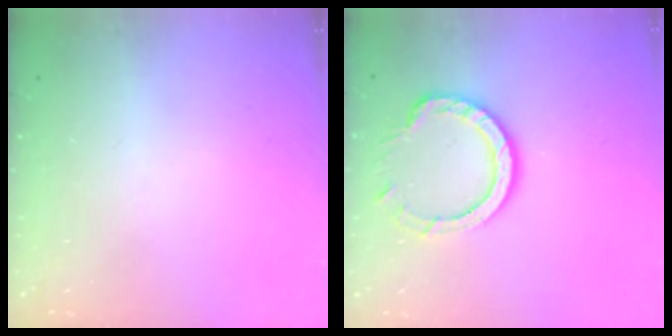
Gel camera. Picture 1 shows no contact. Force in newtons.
{"total": 10.8, "press": 10.7, "slide": 1.3}